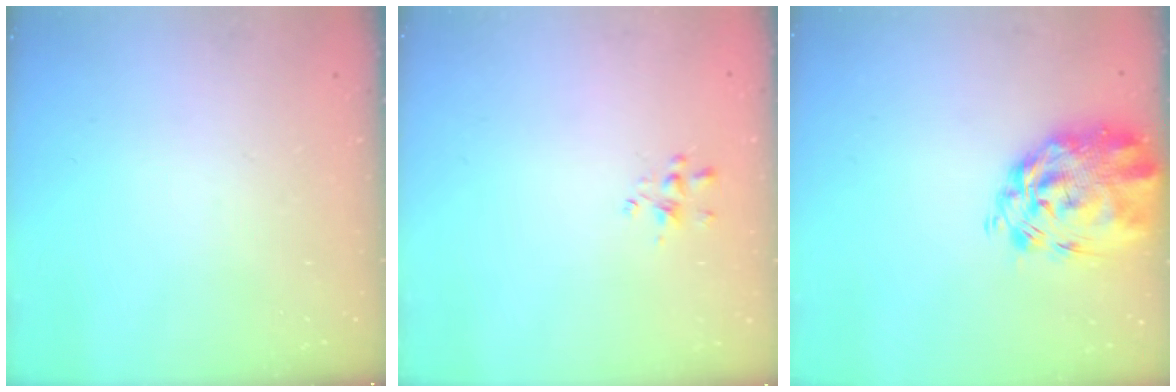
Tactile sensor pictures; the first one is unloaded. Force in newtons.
{"total": 1.5, "press": 1.4, "slide": 0.7}
{"total": 4.7, "press": 4.2, "slide": 2.0}